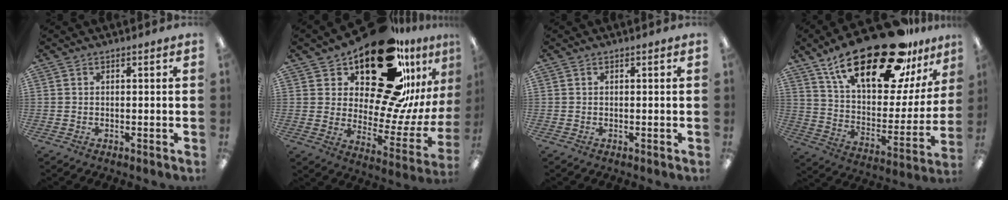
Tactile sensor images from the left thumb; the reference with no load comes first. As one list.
[{"total": 29.7, "force": [19.3, 12.6, 18.7], "torque": [-0.260, -0.134, 0.339]}, {"total": 0.0}, {"total": 29.4, "force": [20.1, 10.5, 18.7], "torque": [-0.302, -0.122, 0.336]}]